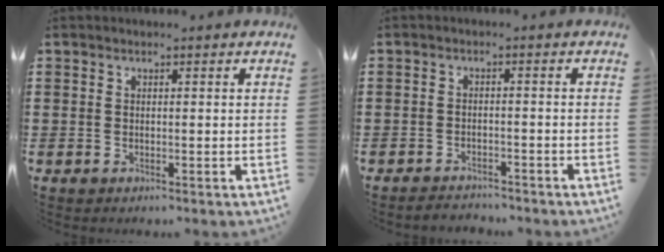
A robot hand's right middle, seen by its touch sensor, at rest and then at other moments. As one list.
[{"total": 2.0, "force": [-2.0, 0.2, 0.0], "torque": [-0.006, -0.001, -0.043]}]